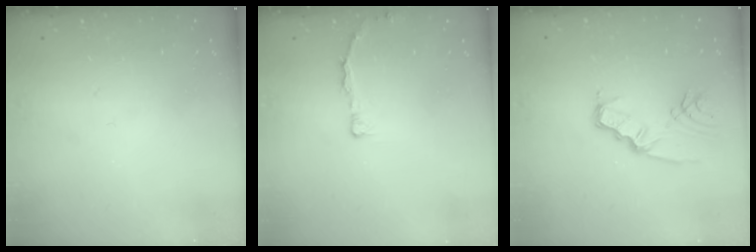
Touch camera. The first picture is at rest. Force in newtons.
{"total": 3.6, "press": 3.6, "slide": 0.3}
{"total": 6.5, "press": 6.5, "slide": 0.5}